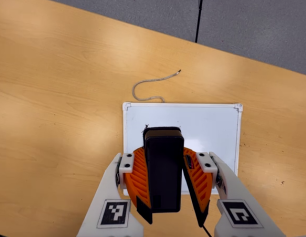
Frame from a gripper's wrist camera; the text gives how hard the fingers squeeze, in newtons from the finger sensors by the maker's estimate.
{"total": 9.2, "left": 9.2, "right": 9.2}